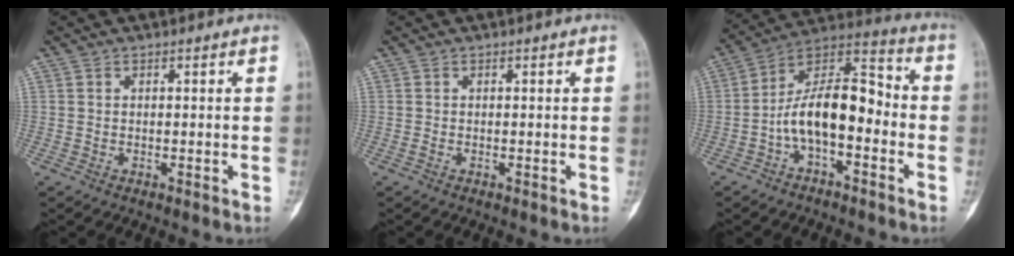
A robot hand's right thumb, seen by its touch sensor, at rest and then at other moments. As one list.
[{"total": 0.0}, {"total": 14.0, "force": [-3.3, 6.9, 11.7], "torque": [-0.187, 0.065, -0.067]}]